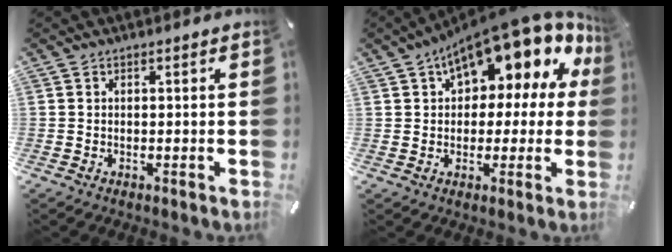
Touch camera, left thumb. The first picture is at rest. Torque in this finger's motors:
{"motor_torque": [2.46, 2.55, 1.57, -1.20, 0.51]}